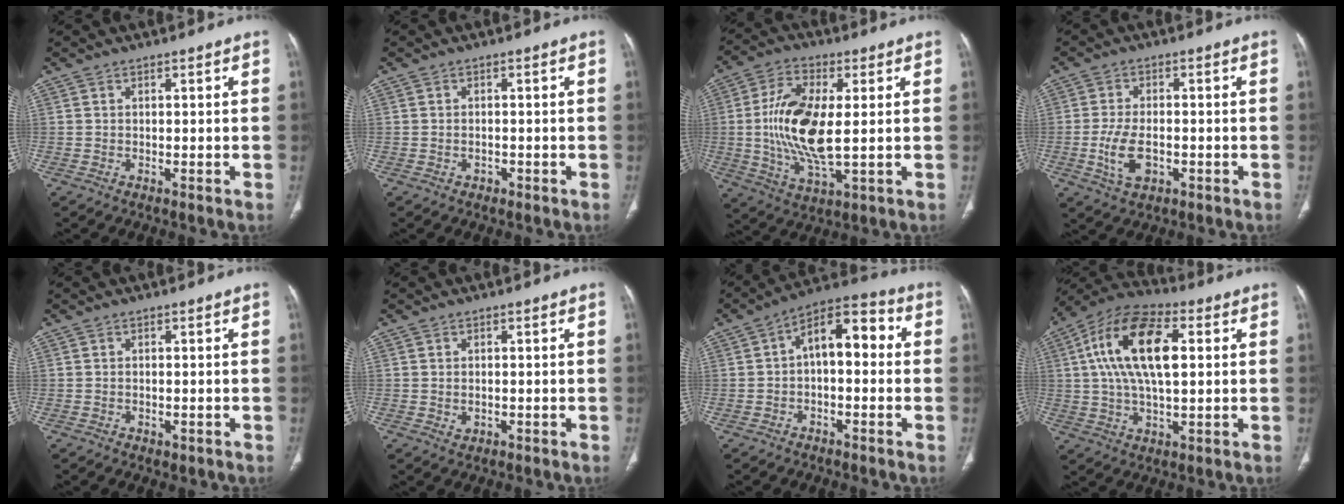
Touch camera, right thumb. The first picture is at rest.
{"total": 1.2, "force": [-0.5, 1.0, 0.5], "torque": [-0.008, 0.006, -0.004]}
{"total": 14.9, "force": [0.6, 6.2, 13.6], "torque": [-0.276, -0.011, 0.014]}
{"total": 7.0, "force": [-1.8, 3.9, 5.5], "torque": [-0.111, 0.005, -0.027]}
{"total": 1.2, "force": [-0.4, 0.9, 0.7], "torque": [-0.008, 0.000, 0.000]}
{"total": 1.7, "force": [-0.2, 1.3, 1.1], "torque": [-0.016, -0.002, 0.003]}
{"total": 10.9, "force": [0.7, 5.8, 9.2], "torque": [-0.116, 0.042, -0.002]}
{"total": 18.0, "force": [3.7, 8.6, 15.4], "torque": [-0.282, 0.017, 0.061]}